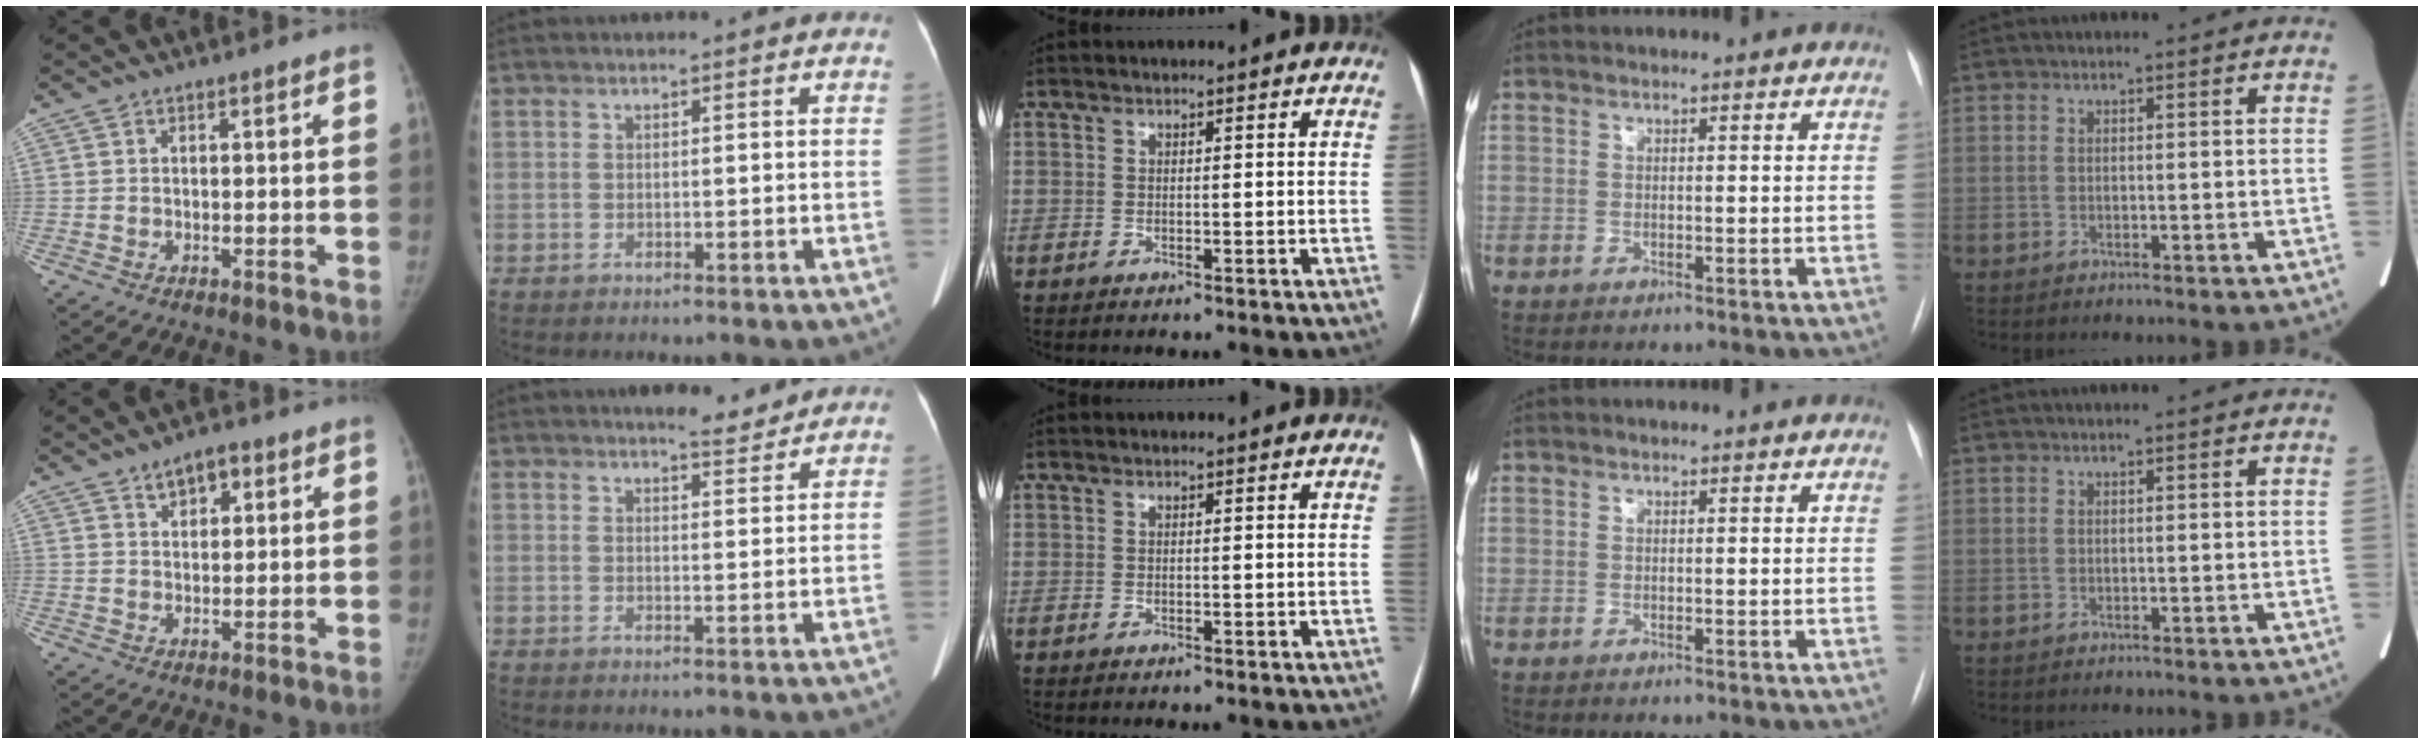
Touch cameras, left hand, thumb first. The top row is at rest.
{"thumb": {"total": 4.3, "force": [2.4, 2.4, 2.6], "torque": [-0.020, -0.008, 0.037]}, "index": {"total": 3.9, "force": [3.6, 0.7, 1.2], "torque": [-0.020, -0.004, 0.047]}}